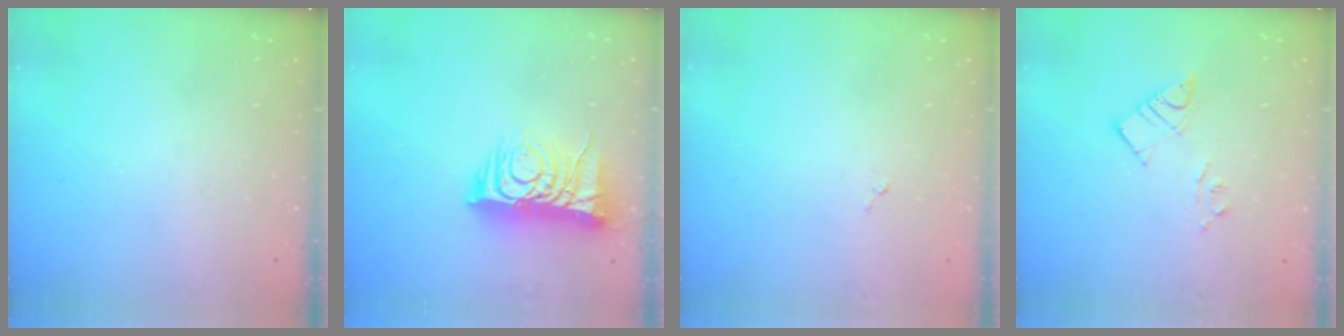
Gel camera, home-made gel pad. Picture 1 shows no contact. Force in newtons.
{"total": 12.2, "press": 12.1, "slide": 1.3}
{"total": 3.5, "press": 3.5, "slide": 0.1}
{"total": 7.1, "press": 7.1, "slide": 0.6}